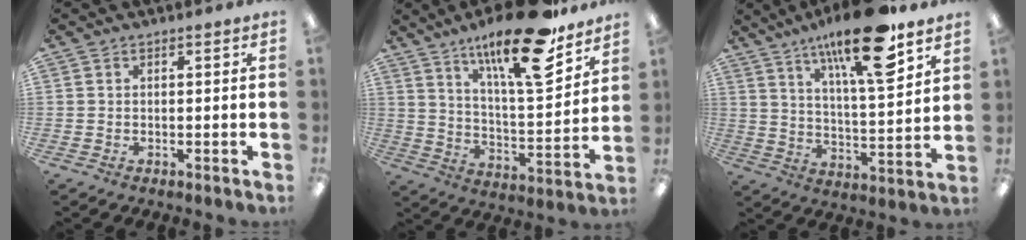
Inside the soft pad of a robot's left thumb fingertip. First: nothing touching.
{"total": 22.5, "force": [15.7, 6.3, 14.9], "torque": [-0.237, -0.093, 0.253]}
{"total": 19.9, "force": [13.2, 5.3, 14.0], "torque": [-0.229, -0.066, 0.212]}